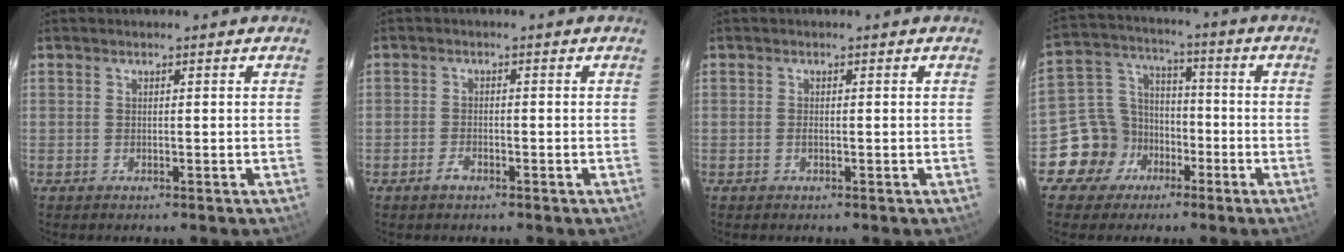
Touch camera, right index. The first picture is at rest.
{"total": 1.9, "force": [-1.3, 0.9, 1.1], "torque": [-0.025, -0.001, -0.025]}
{"total": 0.6, "force": [-0.2, 0.3, 0.5], "torque": [-0.010, -0.001, -0.004]}
{"total": 10.7, "force": [-5.4, 9.0, 1.9], "torque": [-0.062, 0.040, -0.085]}